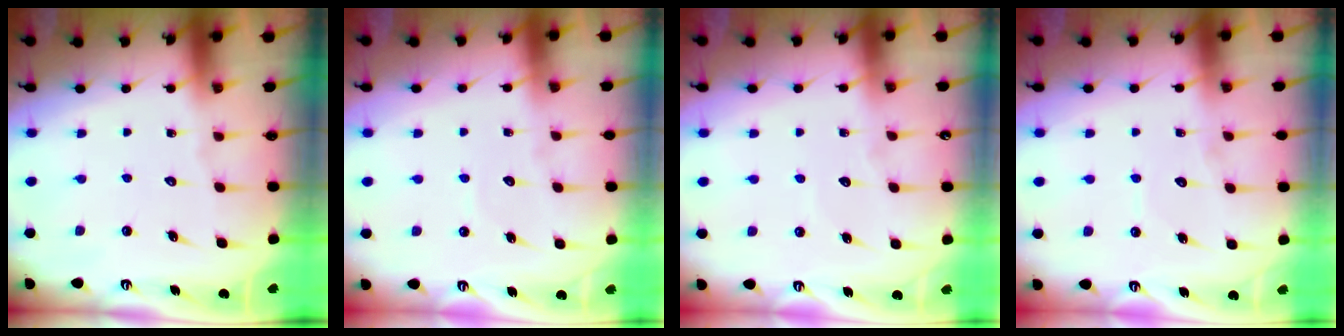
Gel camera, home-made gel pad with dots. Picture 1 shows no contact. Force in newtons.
{"total": 2.7, "press": 2.7, "slide": 0.3}
{"total": 2.9, "press": 2.9, "slide": 0.3}
{"total": 4.0, "press": 4.0, "slide": 0.3}